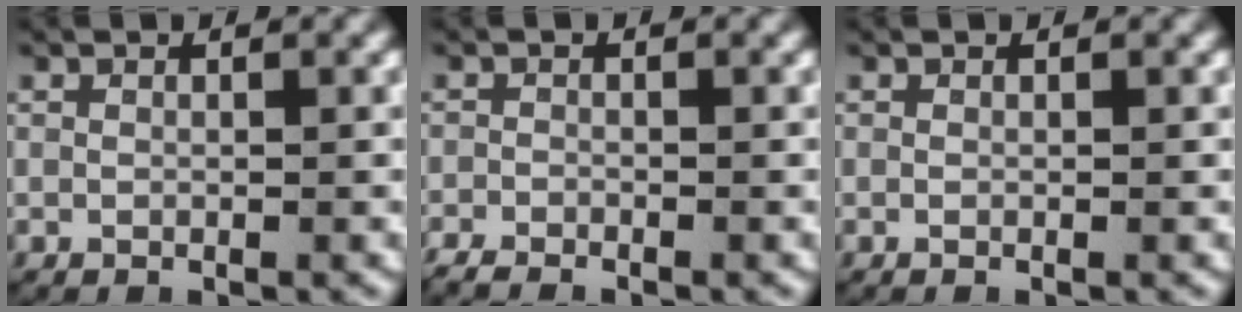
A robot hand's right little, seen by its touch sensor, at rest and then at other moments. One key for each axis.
{"total": 1.8, "fx": -1.6, "fy": 0.8, "fz": 0.3, "tx": -0.013, "ty": -0.008, "tz": -0.026}
{"total": 0.0}